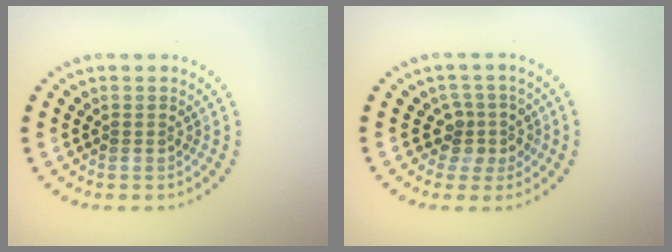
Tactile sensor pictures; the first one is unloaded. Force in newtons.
{"total": 2.7, "press": 2.0, "slide": 1.8}